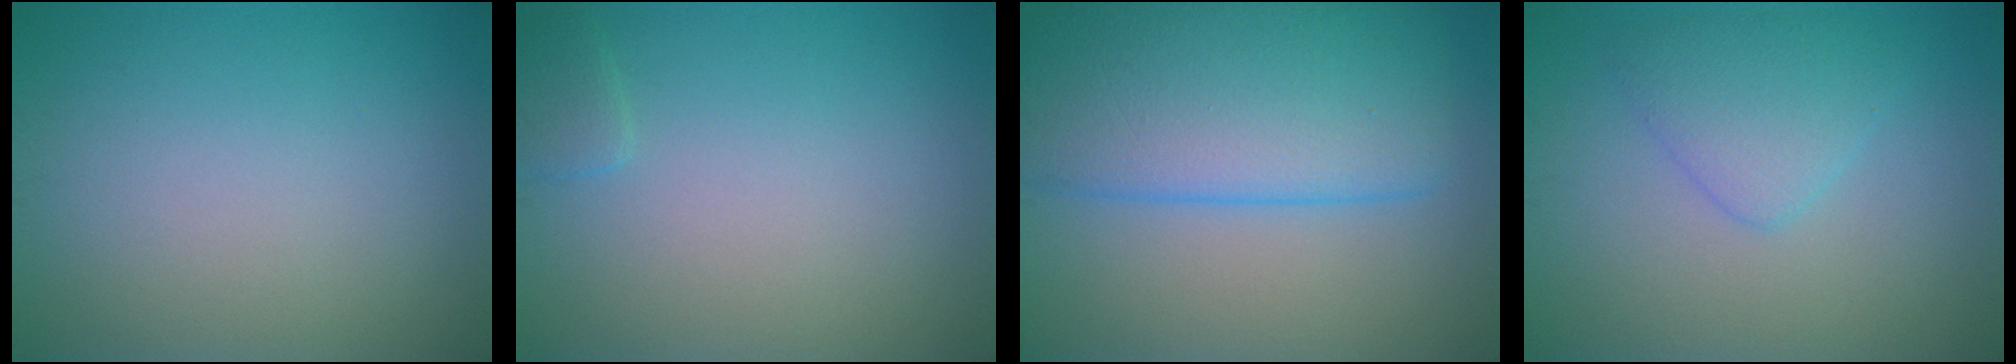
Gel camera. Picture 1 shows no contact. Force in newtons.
{"total": 1.1, "press": 1.1, "slide": 0.1}
{"total": 9.3, "press": 9.3, "slide": 0.5}
{"total": 3.0, "press": 3.0, "slide": 0.0}